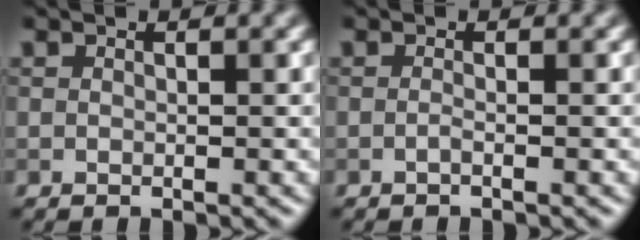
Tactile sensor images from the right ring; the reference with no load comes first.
{"total": 0.7, "force": [-0.5, 0.1, 0.5], "torque": [-0.012, -0.003, -0.013]}